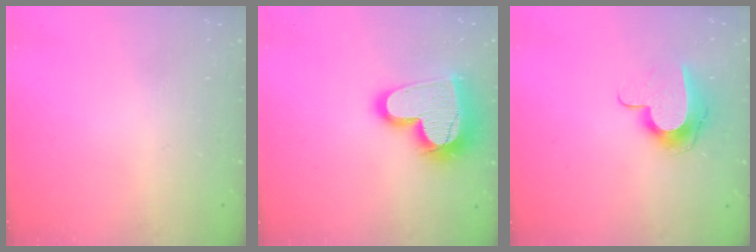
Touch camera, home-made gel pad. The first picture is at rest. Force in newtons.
{"total": 21.2, "press": 21.1, "slide": 1.9}
{"total": 9.9, "press": 9.9, "slide": 0.4}